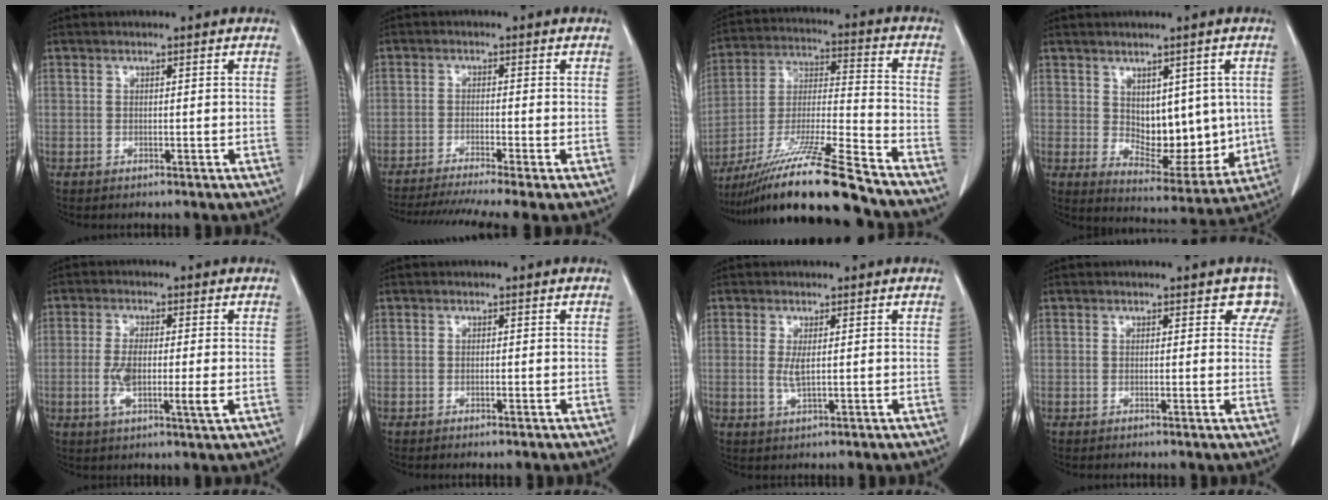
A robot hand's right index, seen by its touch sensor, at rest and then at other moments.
{"total": 10.9, "force": [-8.8, -0.5, 6.4], "torque": [-0.092, -0.016, -0.138]}
{"total": 20.1, "force": [-16.2, -0.3, 11.8], "torque": [-0.225, -0.032, -0.292]}
{"total": 10.6, "force": [1.0, 5.9, 8.8], "torque": [-0.107, -0.009, 0.036]}
{"total": 6.9, "force": [-1.2, 1.2, 6.6], "torque": [-0.124, -0.008, -0.024]}
{"total": 0.6, "force": [-0.5, 0.0, 0.4], "torque": [-0.010, -0.001, -0.006]}
{"total": 2.2, "force": [0.2, 0.4, 2.2], "torque": [-0.050, -0.005, 0.007]}
{"total": 3.7, "force": [2.8, 2.2, 0.8], "torque": [0.022, -0.006, 0.008]}